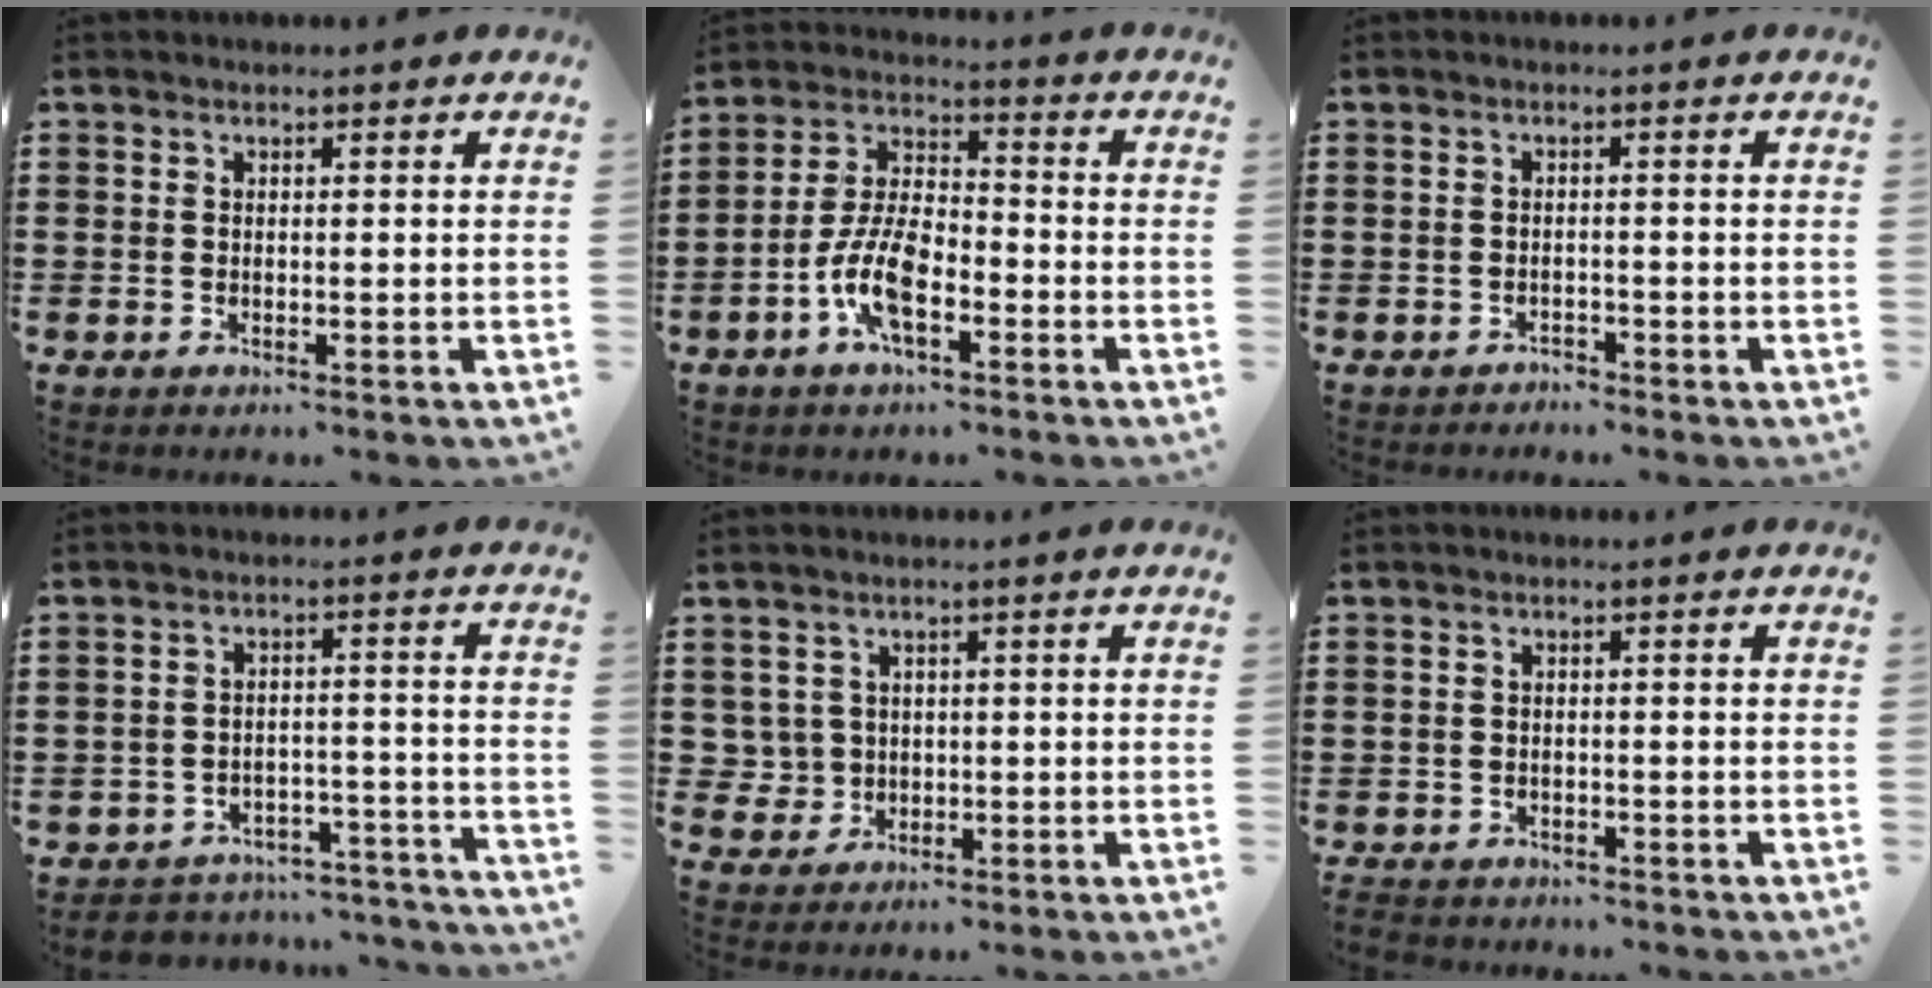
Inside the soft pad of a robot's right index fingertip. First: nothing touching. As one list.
[{"total": 9.0, "force": [-3.7, 3.9, 7.2], "torque": [-0.173, -0.004, -0.076]}, {"total": 1.4, "force": [-1.4, 0.2, -0.1], "torque": [-0.005, 0.001, -0.031]}, {"total": 4.2, "force": [-4.1, 0.9, 0.4], "torque": [-0.014, 0.005, -0.085]}, {"total": 2.6, "force": [0.0, 2.6, 0.2], "torque": [-0.019, 0.008, -0.001]}, {"total": 1.9, "force": [-1.8, 0.4, 0.1], "torque": [-0.015, -0.003, -0.043]}]